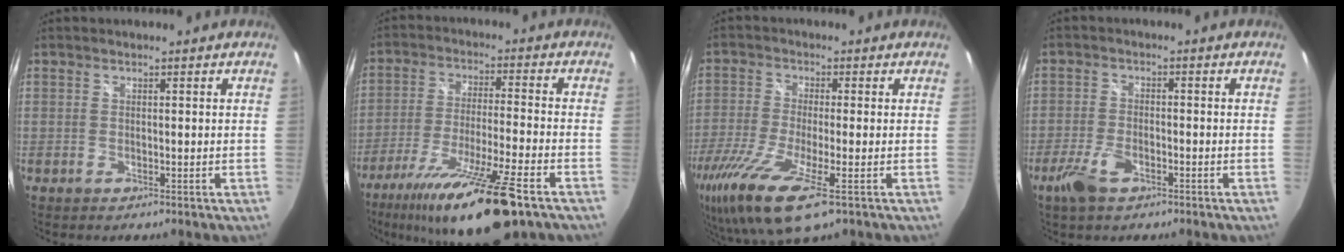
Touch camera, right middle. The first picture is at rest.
{"total": 19.1, "force": [-13.1, 1.3, 13.8], "torque": [-0.258, -0.044, -0.222]}
{"total": 15.5, "force": [-8.3, 2.9, 12.8], "torque": [-0.271, -0.062, -0.155]}
{"total": 5.8, "force": [-3.5, 2.6, 3.8], "torque": [-0.096, -0.007, -0.066]}